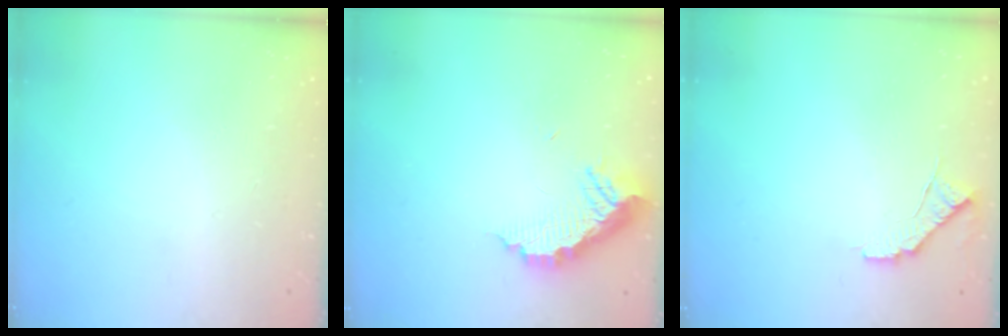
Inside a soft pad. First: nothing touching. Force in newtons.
{"total": 10.0, "press": 10.0, "slide": 0.7}
{"total": 6.0, "press": 6.0, "slide": 0.4}